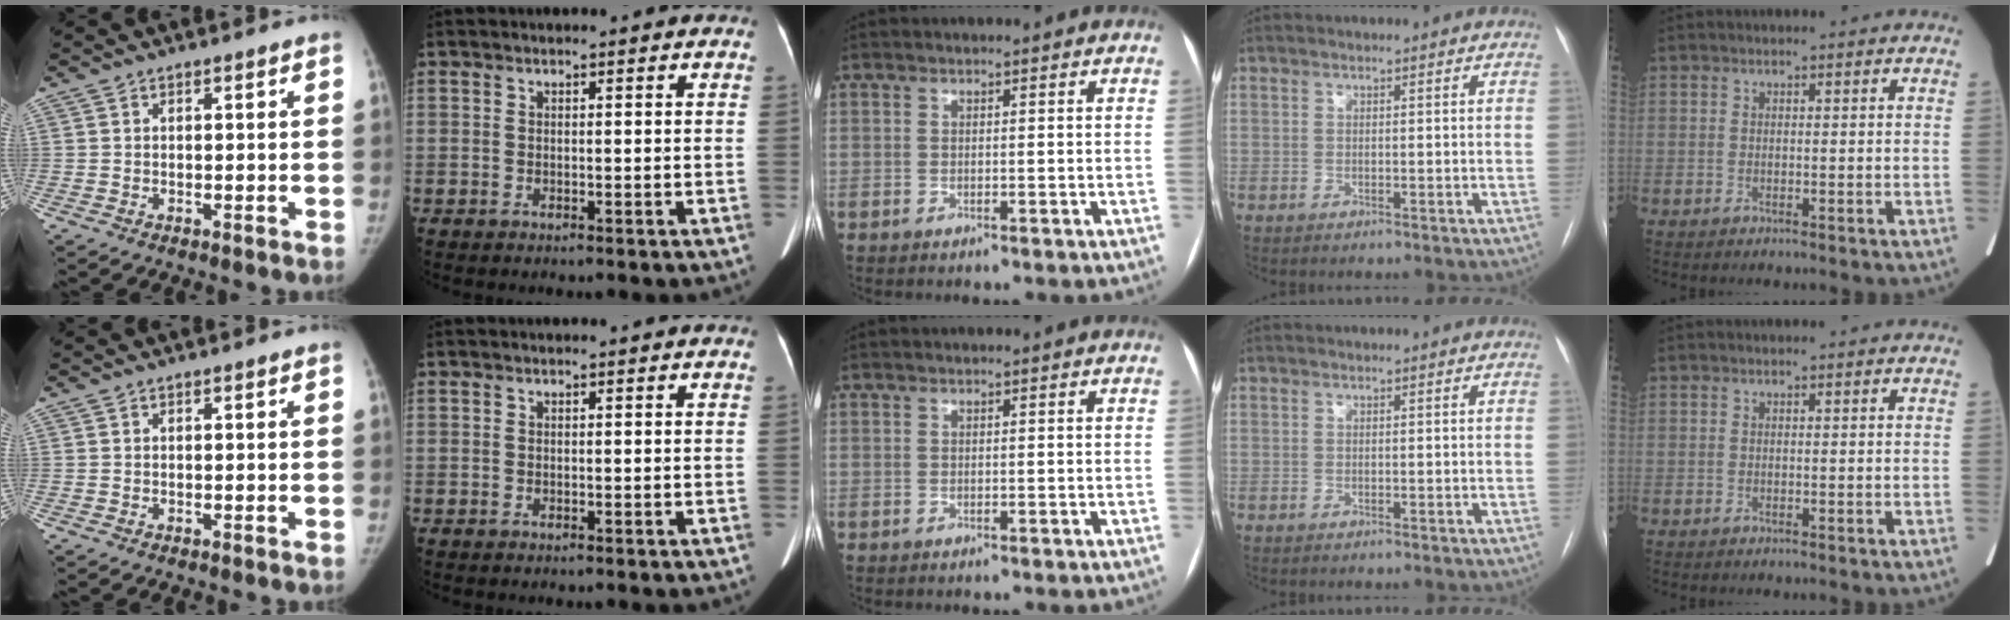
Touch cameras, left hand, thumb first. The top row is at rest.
{}